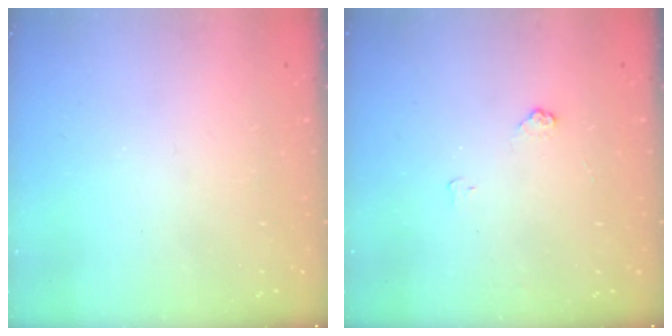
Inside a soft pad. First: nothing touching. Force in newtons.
{"total": 4.0, "press": 4.0, "slide": 0.5}